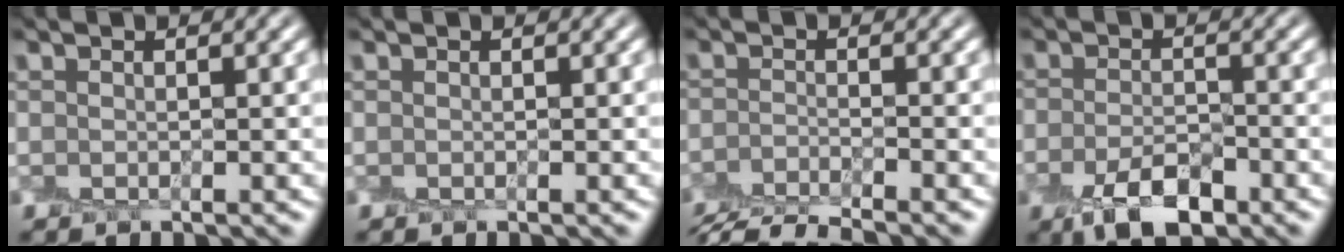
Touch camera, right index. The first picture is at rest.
{"total": 0.0}
{"total": 3.8, "force": [-3.5, 0.4, 1.5], "torque": [-0.033, -0.017, -0.062]}
{"total": 4.1, "force": [-2.1, 1.9, 3.0], "torque": [-0.052, 0.000, -0.039]}